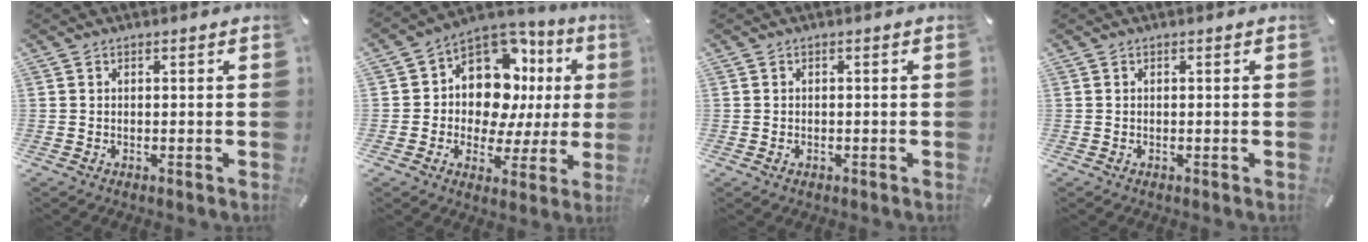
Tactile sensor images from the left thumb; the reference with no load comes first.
{"total": 13.0, "force": [3.8, 10.0, 7.4], "torque": [-0.111, -0.041, 0.073]}
{"total": 1.1, "force": [-0.4, 0.7, 0.7], "torque": [-0.014, 0.001, -0.009]}
{"total": 0.0}